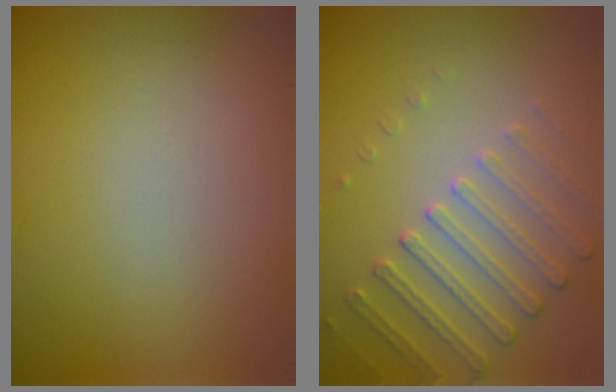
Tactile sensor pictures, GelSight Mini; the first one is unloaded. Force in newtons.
{"total": 2.5, "press": 2.2, "slide": 1.3}